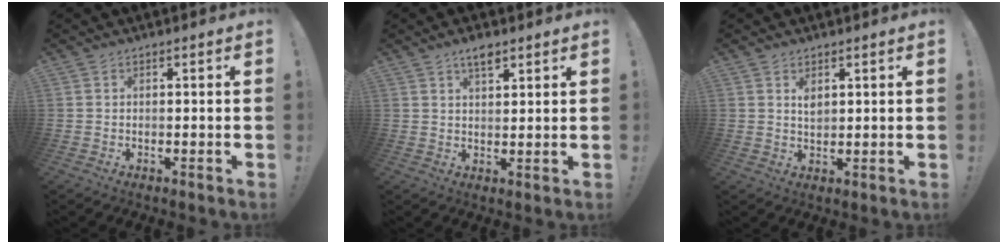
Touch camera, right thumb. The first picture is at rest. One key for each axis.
{"total": 4.5, "fx": 3.1, "fy": 1.6, "fz": 2.8, "tx": -0.040, "ty": -0.014, "tz": 0.051}
{"total": 2.8, "fx": 1.5, "fy": 1.5, "fz": 1.8, "tx": -0.023, "ty": -0.010, "tz": 0.023}